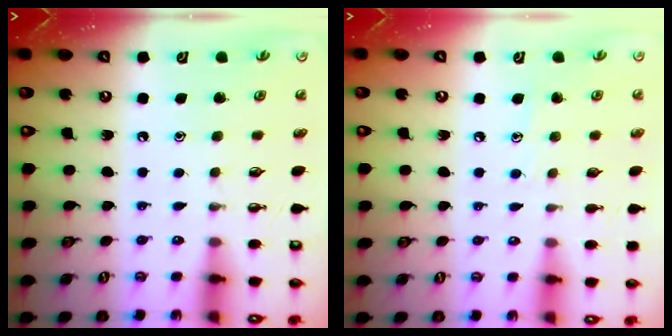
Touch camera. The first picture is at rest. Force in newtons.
{"total": 5.0, "press": 5.0, "slide": 0.6}